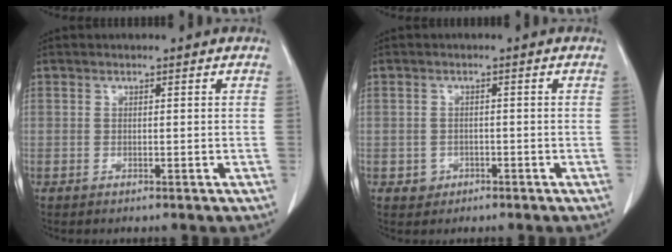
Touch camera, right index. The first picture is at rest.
{"total": 2.0, "force": [-0.8, 1.8, 0.2], "torque": [0.000, 0.008, -0.010]}